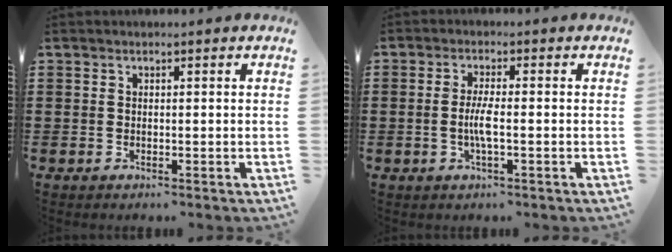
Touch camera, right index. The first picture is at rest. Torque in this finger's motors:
{"motor_torque": [2.14, 0.00, 0.31, 0.09]}